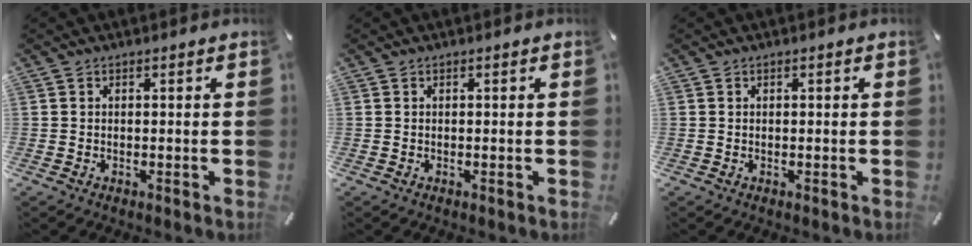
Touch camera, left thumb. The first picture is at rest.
{"total": 0.0}
{"total": 0.0}